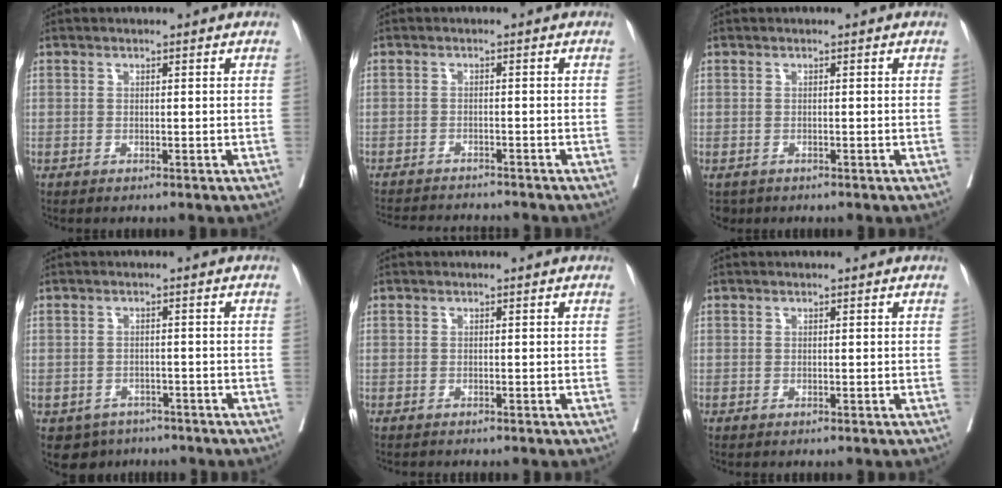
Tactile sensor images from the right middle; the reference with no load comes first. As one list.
[{"total": 9.9, "force": [-9.4, 0.8, 2.8], "torque": [-0.041, -0.005, -0.132]}, {"total": 1.9, "force": [-1.4, 1.3, 0.3], "torque": [-0.009, -0.001, -0.020]}, {"total": 4.8, "force": [-3.5, 3.3, 0.6], "torque": [-0.005, 0.004, -0.050]}, {"total": 0.9, "force": [-0.9, 0.0, 0.2], "torque": [-0.002, -0.001, -0.016]}, {"total": 0.0}]